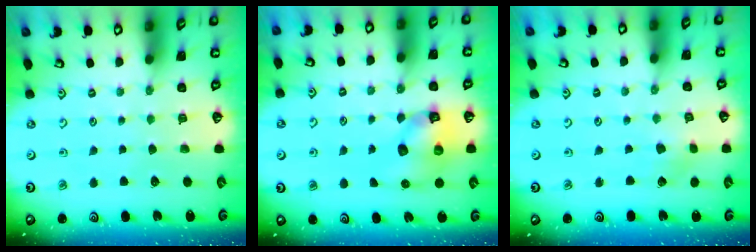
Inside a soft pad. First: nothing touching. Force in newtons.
{"total": 9.4, "press": 9.3, "slide": 1.5}
{"total": 2.7, "press": 2.7, "slide": 0.4}